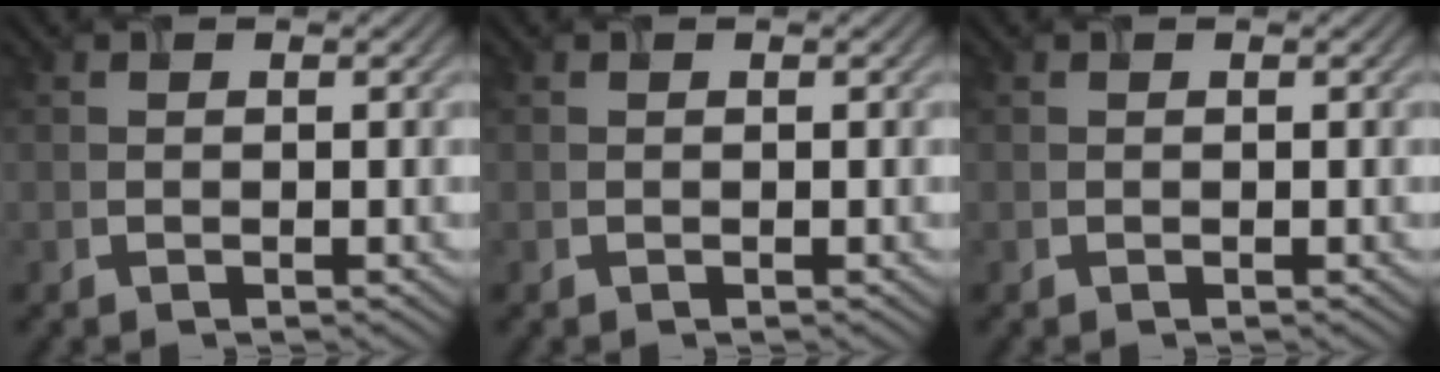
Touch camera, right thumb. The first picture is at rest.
{"total": 0.0}
{"total": 0.0}